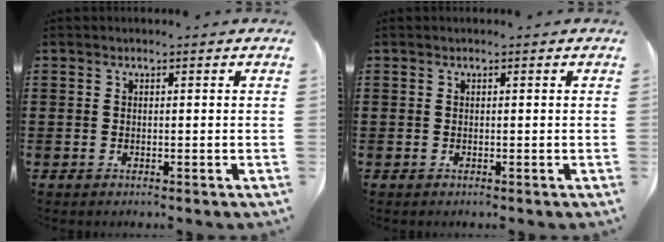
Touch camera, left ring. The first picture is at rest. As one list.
[{"total": 0.0}]